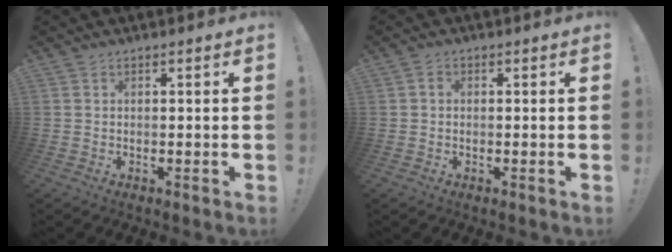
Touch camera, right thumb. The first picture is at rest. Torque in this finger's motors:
{"motor_torque": [0.03, 0.26, 0.04, 0.06, -0.02]}